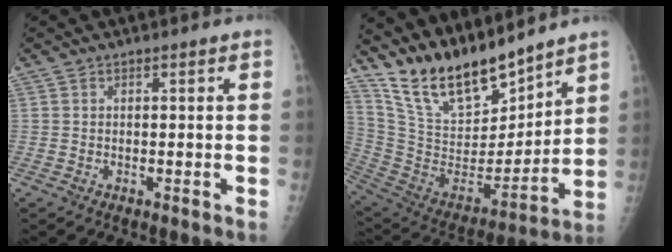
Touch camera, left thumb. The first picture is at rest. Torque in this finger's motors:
{"motor_torque": [0.33, 0.27, 1.11, -1.66, 0.06]}